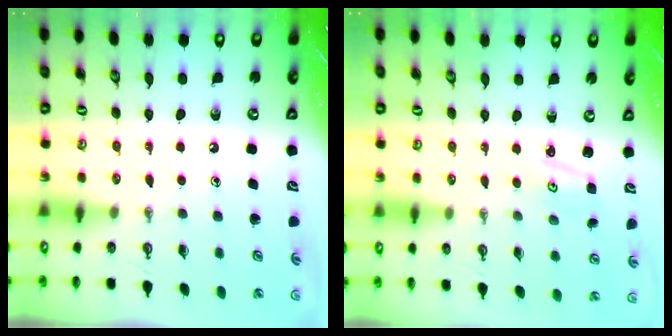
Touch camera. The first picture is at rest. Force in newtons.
{"total": 1.7, "press": 1.6, "slide": 0.3}